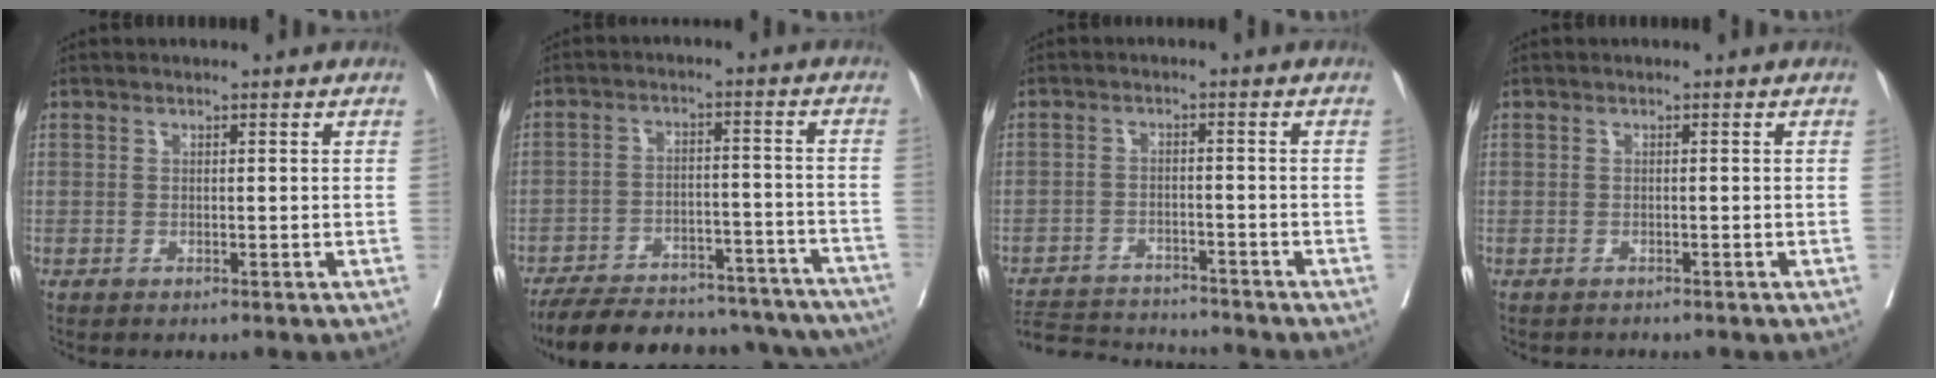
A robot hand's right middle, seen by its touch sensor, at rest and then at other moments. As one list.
[{"total": 26.6, "force": [-23.7, 7.2, 9.6], "torque": [-0.135, -0.005, -0.310]}, {"total": 9.2, "force": [-9.1, 0.2, 1.1], "torque": [-0.020, 0.003, -0.147]}, {"total": 0.8, "force": [-0.8, 0.1, -0.2], "torque": [-0.005, -0.003, -0.016]}]